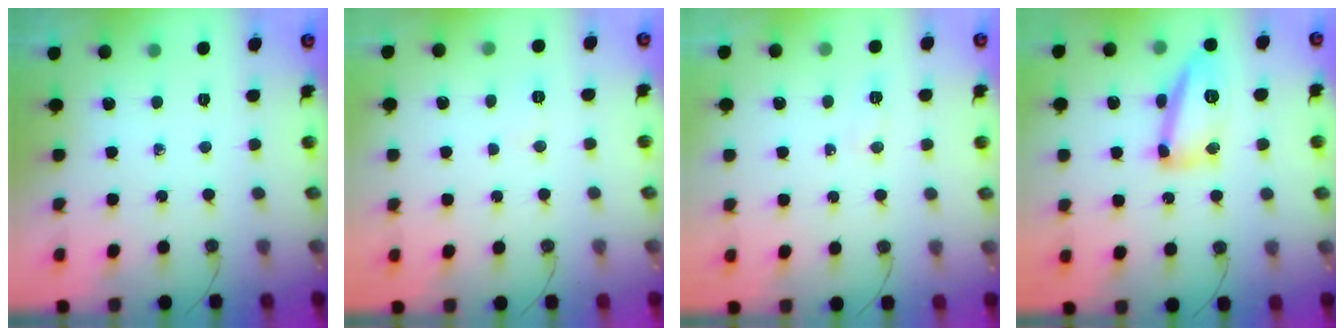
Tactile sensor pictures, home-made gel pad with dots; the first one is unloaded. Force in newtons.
{"total": 8.5, "press": 5.0, "slide": 6.9}
{"total": 5.2, "press": 5.1, "slide": 0.6}
{"total": 13.2, "press": 13.2, "slide": 1.3}